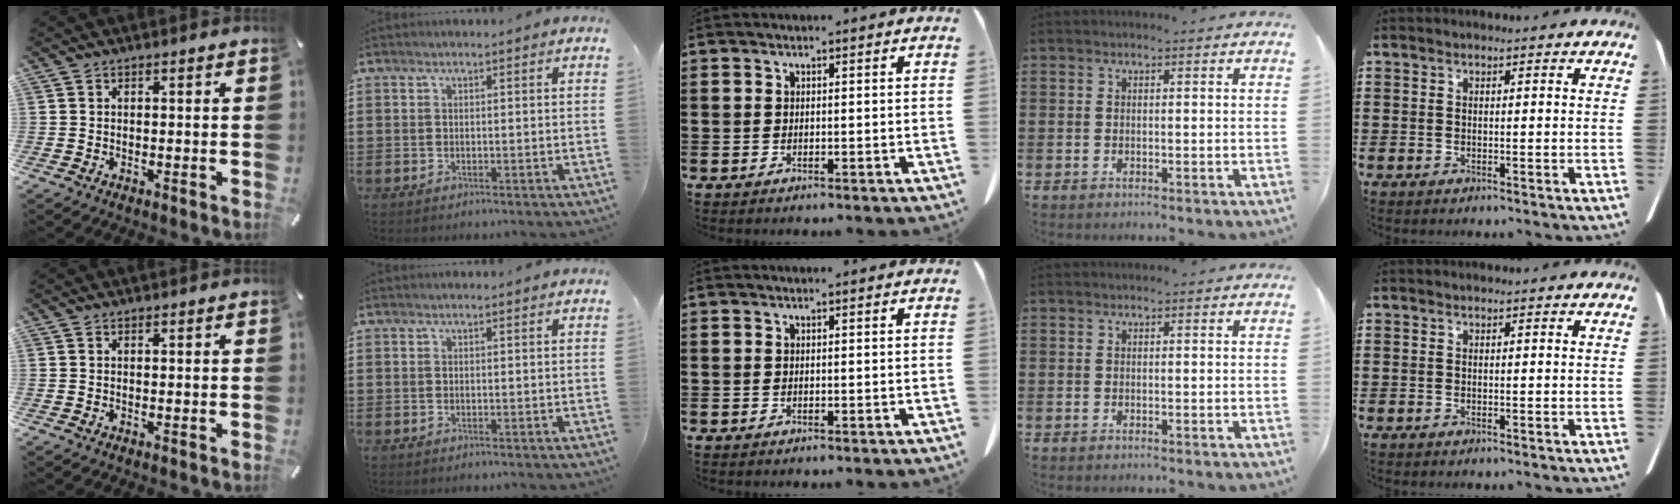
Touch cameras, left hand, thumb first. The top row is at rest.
{}